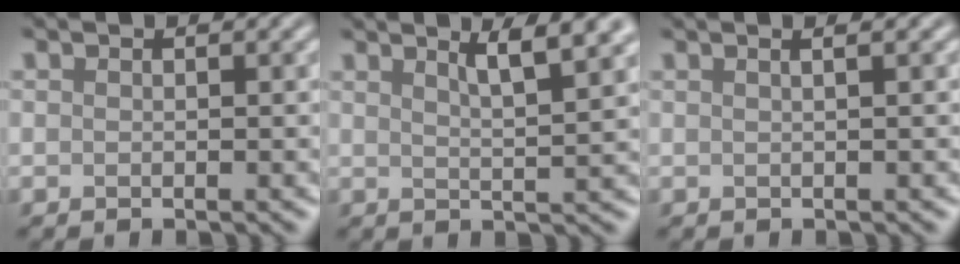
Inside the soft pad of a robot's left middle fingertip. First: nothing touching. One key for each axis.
{"total": 4.9, "fx": 3.0, "fy": 1.0, "fz": 3.7, "tx": -0.042, "ty": 0.019, "tz": 0.032}
{"total": 3.2, "fx": 1.5, "fy": 1.6, "fz": 2.3, "tx": -0.005, "ty": 0.021, "tz": -0.017}